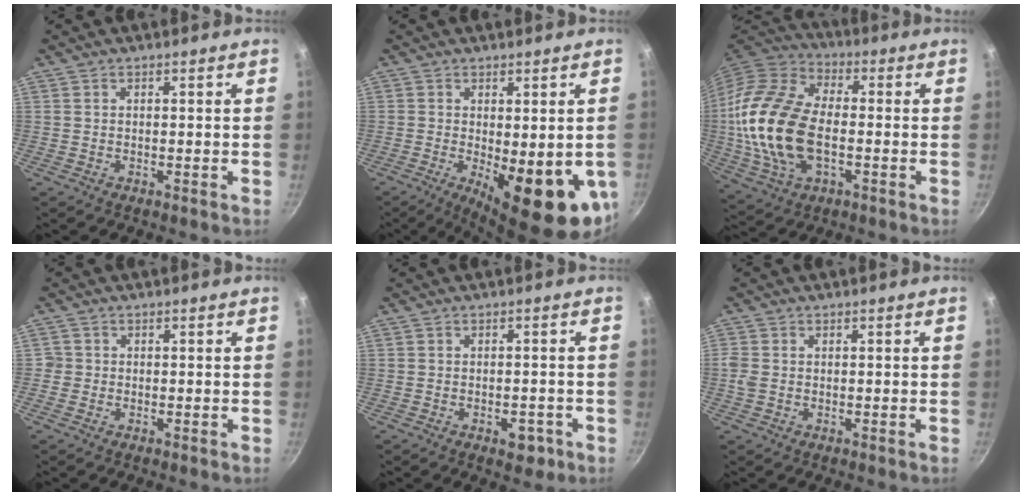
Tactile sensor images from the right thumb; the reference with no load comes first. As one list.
[{"total": 15.1, "force": [-3.0, 5.4, 13.8], "torque": [-0.162, -0.021, -0.026]}, {"total": 21.3, "force": [-1.9, 12.8, 17.0], "torque": [-0.331, 0.024, -0.040]}, {"total": 1.3, "force": [-0.4, 1.3, 0.2], "torque": [0.002, 0.004, -0.009]}, {"total": 4.1, "force": [-1.9, 2.4, 2.7], "torque": [-0.017, 0.016, -0.016]}, {"total": 2.2, "force": [-0.1, 1.8, 1.4], "torque": [-0.029, 0.001, -0.003]}]